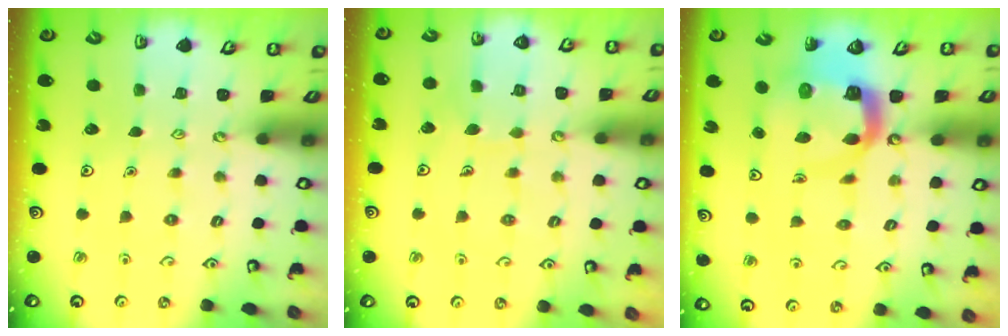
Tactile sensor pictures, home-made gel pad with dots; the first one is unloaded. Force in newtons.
{"total": 5.9, "press": 5.9, "slide": 0.3}
{"total": 9.0, "press": 8.9, "slide": 1.1}